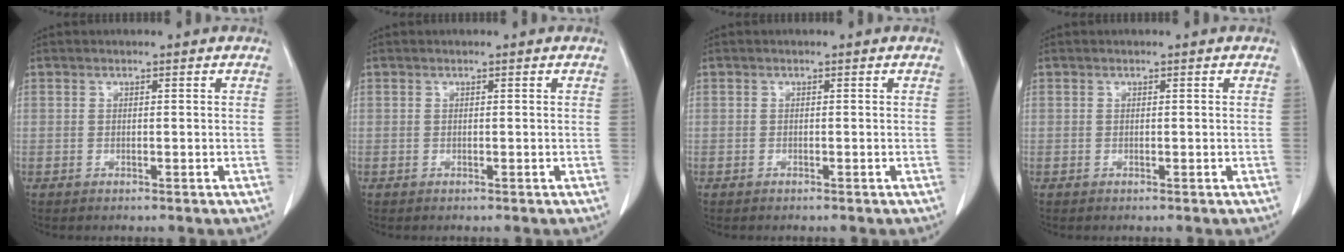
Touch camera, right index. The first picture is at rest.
{"total": 0.0}
{"total": 0.0}
{"total": 0.0}